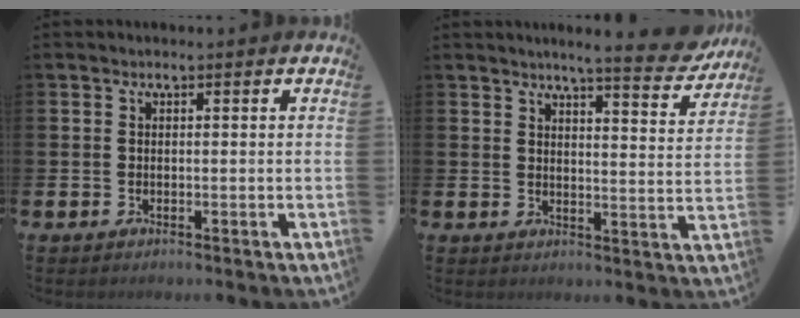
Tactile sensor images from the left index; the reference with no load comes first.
{"total": 6.1, "force": [5.6, 0.1, 2.4], "torque": [-0.042, -0.034, 0.091]}